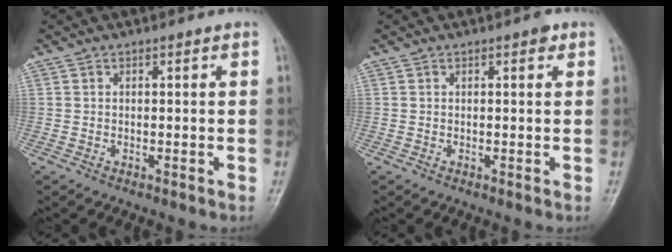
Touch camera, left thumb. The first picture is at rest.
{"total": 1.2, "force": [0.6, 0.5, 0.8], "torque": [-0.008, 0.000, 0.005]}